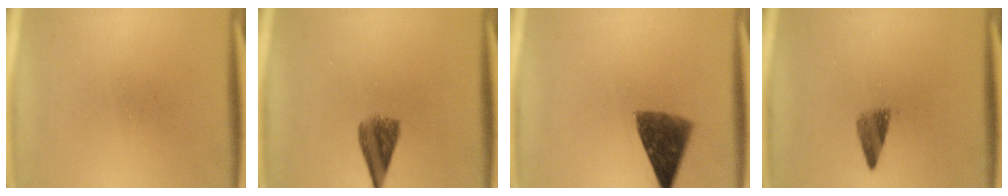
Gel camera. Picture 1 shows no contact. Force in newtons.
{"total": 5.0}
{"total": 8.0}
{"total": 2.9}